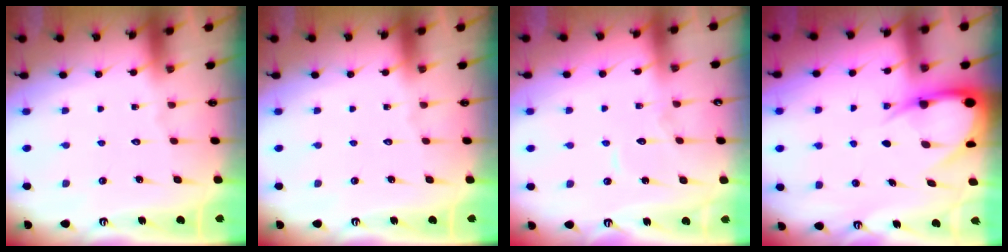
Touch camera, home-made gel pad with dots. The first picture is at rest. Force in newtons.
{"total": 0.0}
{"total": 7.6, "press": 7.6, "slide": 0.5}
{"total": 8.6, "press": 8.5, "slide": 0.9}